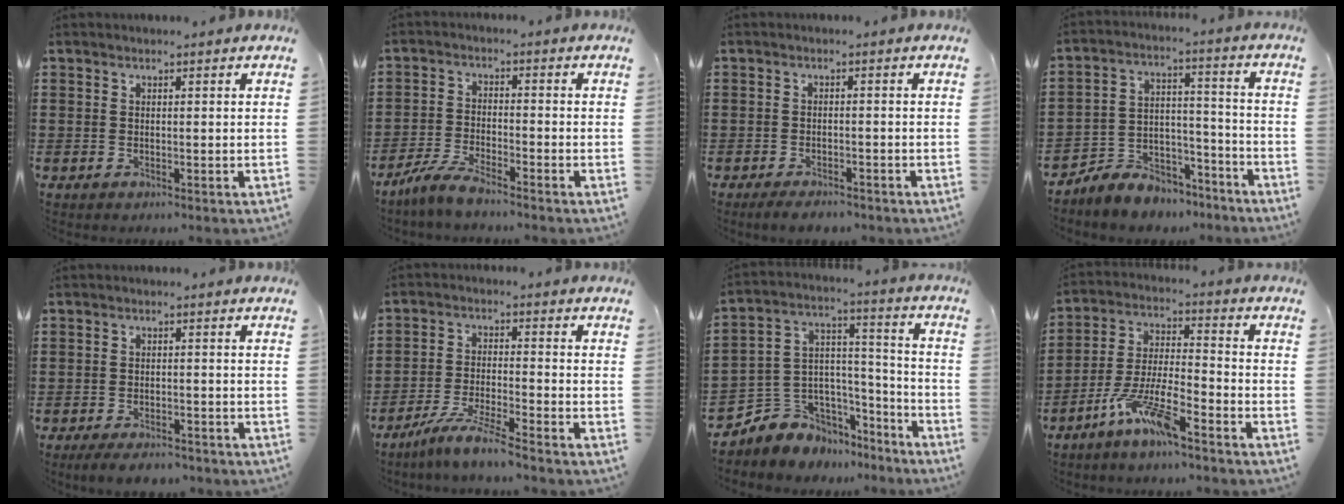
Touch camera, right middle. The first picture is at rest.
{"total": 4.7, "force": [-4.2, 0.3, 2.0], "torque": [-0.054, -0.006, -0.086]}
{"total": 2.4, "force": [-2.2, 0.5, 0.7], "torque": [-0.015, 0.002, -0.042]}
{"total": 6.5, "force": [-6.2, 1.9, 0.1], "torque": [-0.007, 0.016, -0.126]}
{"total": 3.1, "force": [-2.9, 0.6, 1.0], "torque": [-0.018, 0.002, -0.057]}
{"total": 6.0, "force": [-5.3, -0.5, 2.8], "torque": [-0.063, -0.019, -0.102]}
{"total": 5.6, "force": [-3.3, 4.5, -0.8], "torque": [-0.016, -0.012, -0.063]}
{"total": 8.8, "force": [-6.2, 1.4, 6.0], "torque": [-0.143, -0.008, -0.124]}